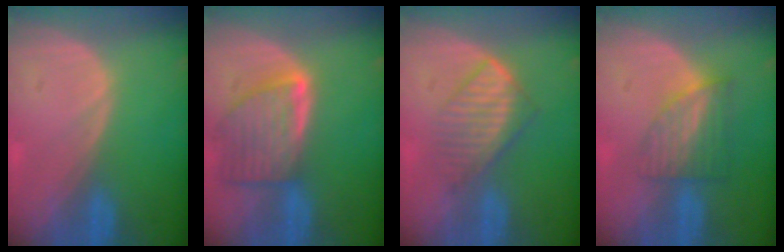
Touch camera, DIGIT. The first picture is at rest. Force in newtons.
{"total": 8.1, "press": 7.4, "slide": 3.3}
{"total": 5.9, "press": 5.7, "slide": 1.4}
{"total": 6.3, "press": 5.6, "slide": 2.8}